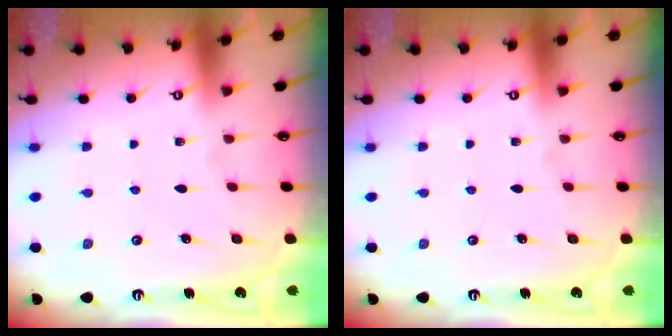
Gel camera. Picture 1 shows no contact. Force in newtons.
{"total": 0.0}